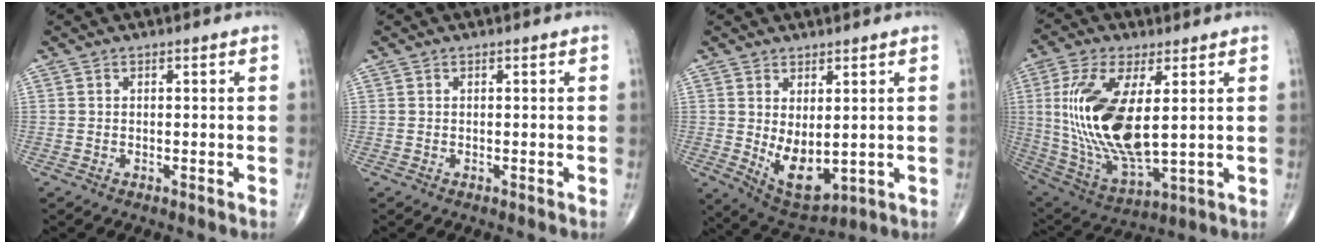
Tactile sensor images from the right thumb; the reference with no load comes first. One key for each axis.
{"total": 0.0}
{"total": 8.9, "fx": 0.2, "fy": 4.5, "fz": 7.7, "tx": -0.113, "ty": -0.020, "tz": 0.028}
{"total": 20.2, "fx": 2.6, "fy": 8.6, "fz": 18.1, "tx": -0.374, "ty": -0.023, "tz": 0.062}